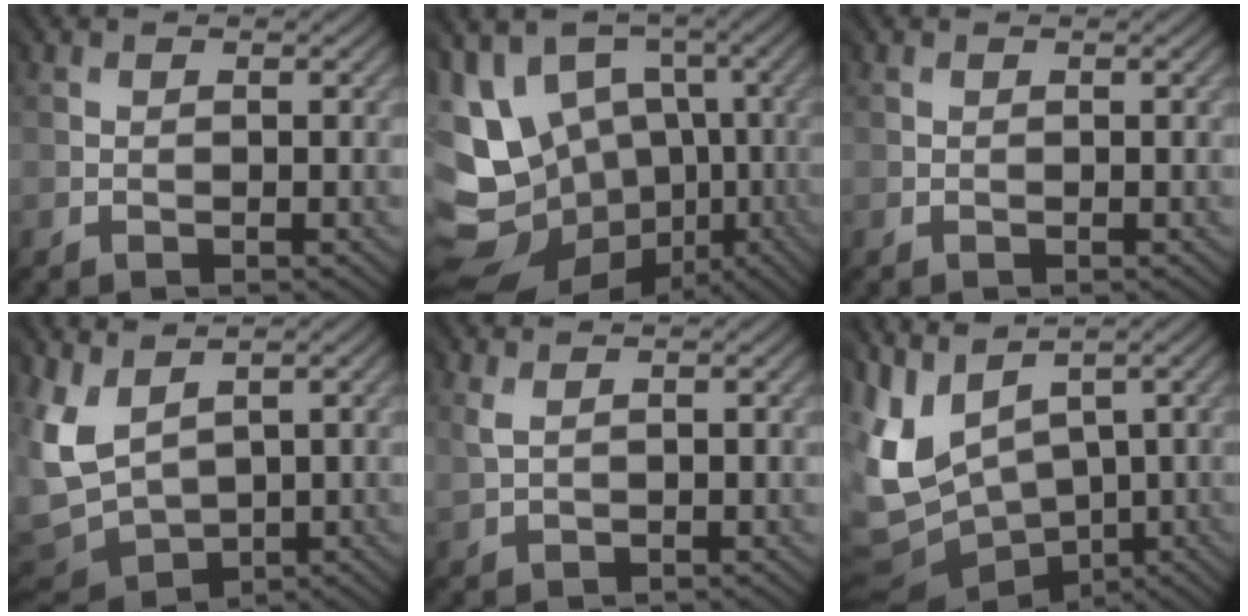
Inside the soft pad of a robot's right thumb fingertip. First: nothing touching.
{"total": 13.2, "force": [-1.2, 10.8, 7.4], "torque": [-0.183, -0.020, 0.016]}
{"total": 0.0}
{"total": 6.8, "force": [2.0, 4.8, 4.3], "torque": [-0.163, -0.001, 0.028]}
{"total": 1.6, "force": [1.4, 0.6, 0.6], "torque": [-0.025, 0.004, 0.031]}
{"total": 9.8, "force": [2.3, 7.2, 6.3], "torque": [-0.196, -0.011, 0.046]}